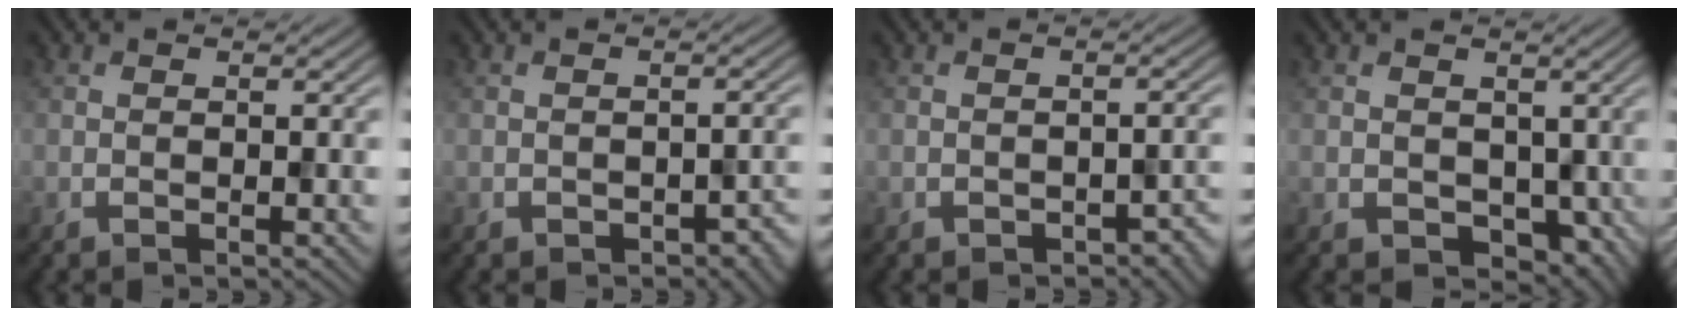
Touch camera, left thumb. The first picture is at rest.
{"total": 2.0, "force": [-1.6, 0.6, 1.0], "torque": [-0.009, 0.000, -0.011]}
{"total": 1.8, "force": [-1.7, 0.4, 0.5], "torque": [-0.002, 0.003, -0.016]}
{"total": 3.5, "force": [-0.2, 3.1, 1.5], "torque": [-0.033, -0.020, 0.006]}